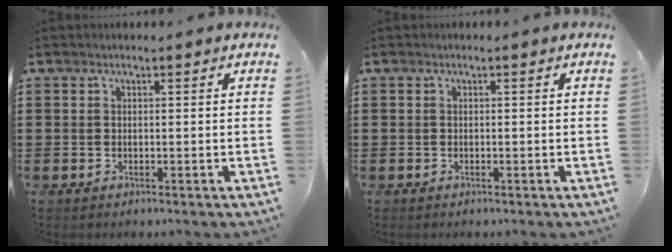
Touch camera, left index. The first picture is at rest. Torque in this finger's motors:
{"motor_torque": [-0.01, 0.00, 0.00, 0.00]}